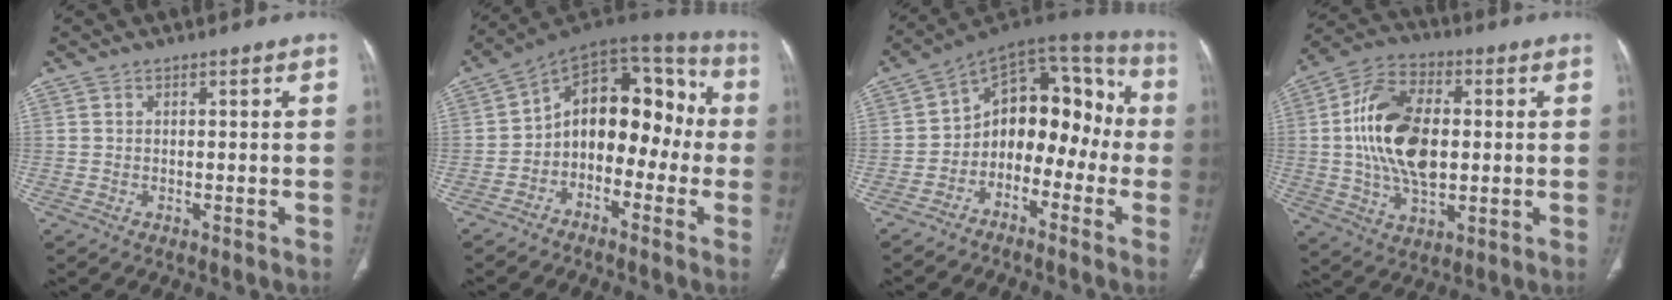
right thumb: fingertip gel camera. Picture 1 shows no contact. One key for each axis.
{"total": 15.7, "fx": -2.2, "fy": 10.3, "fz": 11.7, "tx": -0.117, "ty": 0.073, "tz": -0.048}
{"total": 15.2, "fx": -3.3, "fy": 10.5, "fz": 10.5, "tx": -0.094, "ty": 0.091, "tz": -0.065}
{"total": 17.4, "fx": 1.0, "fy": 10.1, "fz": 14.1, "tx": -0.255, "ty": 0.013, "tz": 0.019}